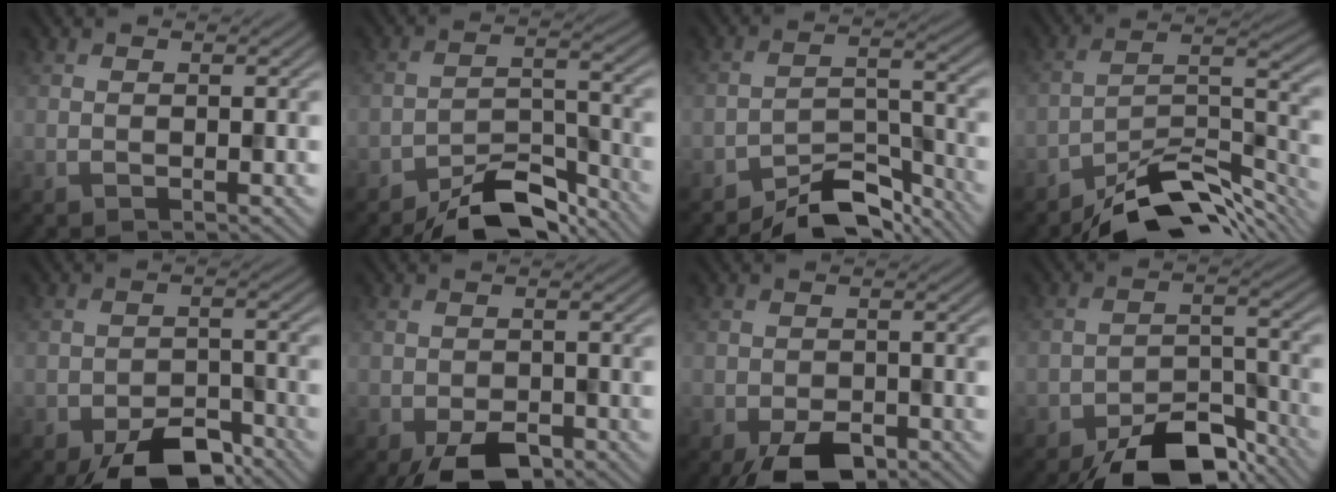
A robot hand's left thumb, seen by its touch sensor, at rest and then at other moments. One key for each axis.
{"total": 8.1, "fx": -6.6, "fy": 2.6, "fz": 3.9, "tx": -0.060, "ty": 0.008, "tz": -0.121}
{"total": 7.3, "fx": -6.3, "fy": 2.2, "fz": 3.0, "tx": -0.045, "ty": 0.008, "tz": -0.114}
{"total": 11.0, "fx": -8.5, "fy": 3.4, "fz": 6.1, "tx": -0.088, "ty": 0.000, "tz": -0.152}
{"total": 7.8, "fx": -5.5, "fy": 3.5, "fz": 4.2, "tx": -0.062, "ty": -0.008, "tz": -0.092}
{"total": 5.2, "fx": -3.3, "fy": 2.7, "fz": 3.1, "tx": -0.050, "ty": -0.012, "tz": -0.049}
{"total": 5.3, "fx": -3.3, "fy": 2.8, "fz": 3.1, "tx": -0.052, "ty": -0.012, "tz": -0.050}
{"total": 9.8, "fx": -7.3, "fy": 4.1, "fz": 5.1, "tx": -0.070, "ty": -0.005, "tz": -0.125}